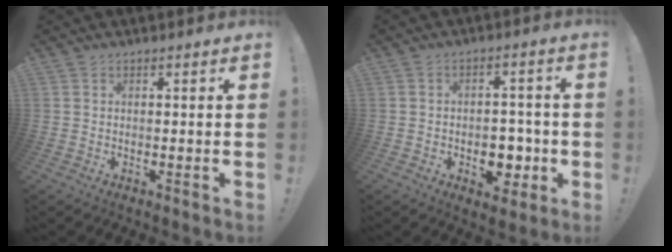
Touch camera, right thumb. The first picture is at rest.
{"total": 8.7, "force": [-2.8, 6.5, 5.1], "torque": [-0.055, 0.022, -0.040]}